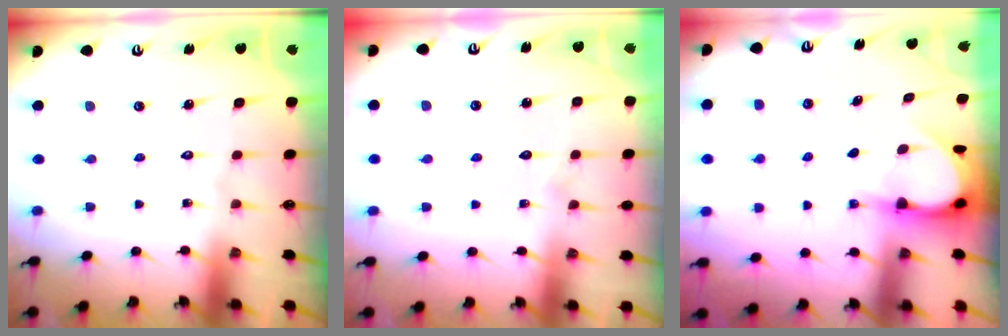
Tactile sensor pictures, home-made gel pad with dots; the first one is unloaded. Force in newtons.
{"total": 7.0, "press": 7.0, "slide": 0.5}
{"total": 3.8, "press": 3.8, "slide": 0.4}